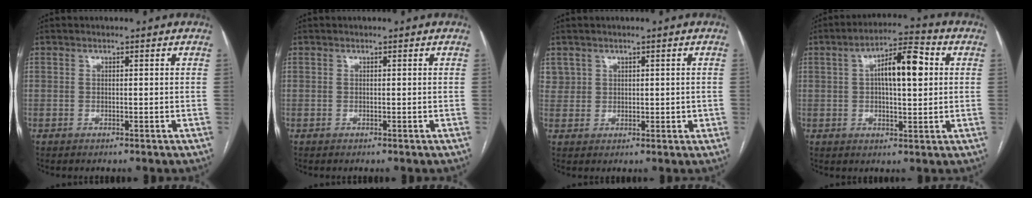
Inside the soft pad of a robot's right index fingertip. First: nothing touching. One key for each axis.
{"total": 0.0}
{"total": 3.2, "fx": 1.5, "fy": 2.8, "fz": 0.7, "tx": -0.012, "ty": 0.009, "tz": 0.037}
{"total": 9.9, "fx": 2.0, "fy": 2.9, "fz": 9.2, "tx": -0.156, "ty": 0.025, "tz": 0.028}